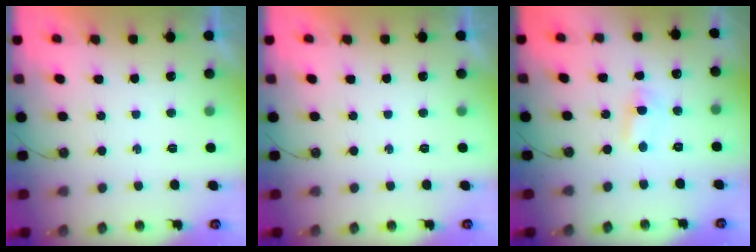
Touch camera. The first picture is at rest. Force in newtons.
{"total": 0.0}
{"total": 12.1, "press": 2.0, "slide": 11.9}